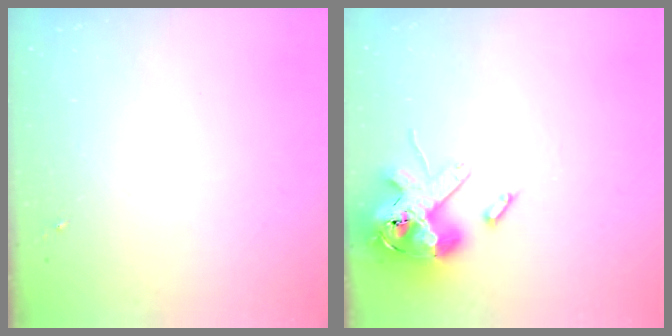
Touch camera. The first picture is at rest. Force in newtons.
{"total": 15.4, "press": 15.1, "slide": 2.9}